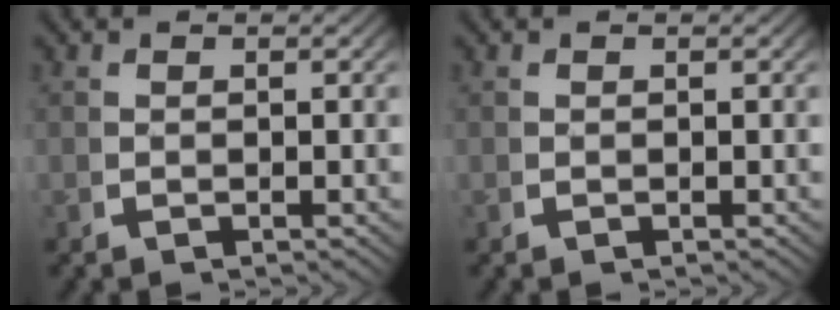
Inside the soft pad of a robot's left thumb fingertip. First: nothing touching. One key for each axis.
{"total": 0.0}